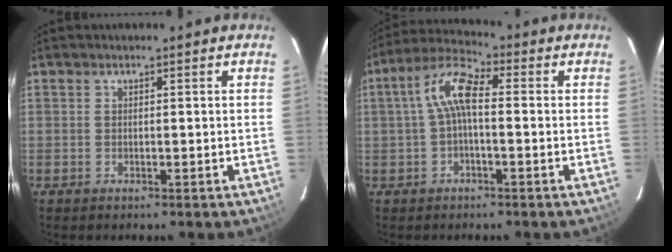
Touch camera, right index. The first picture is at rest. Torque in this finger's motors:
{"motor_torque": [0.62, -0.17, 0.51, 0.15]}